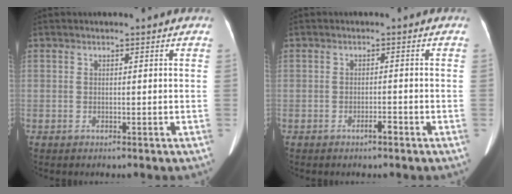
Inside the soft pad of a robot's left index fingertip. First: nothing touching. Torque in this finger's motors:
{"motor_torque": [0.33, 0.24, 0.12, 0.04]}